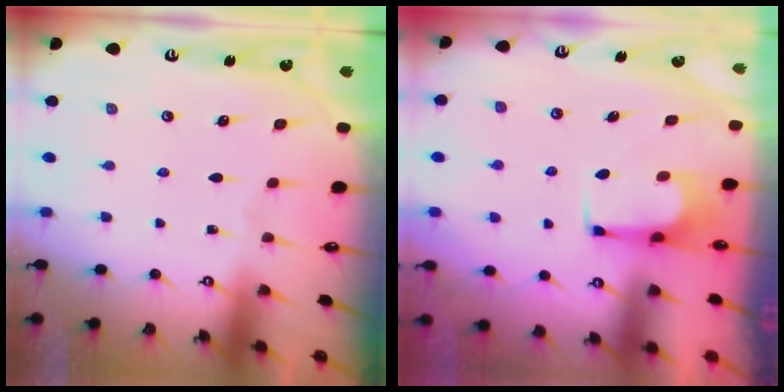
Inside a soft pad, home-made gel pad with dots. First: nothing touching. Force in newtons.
{"total": 2.2, "press": 2.2, "slide": 0.3}